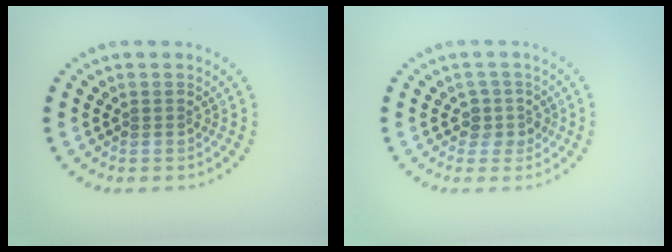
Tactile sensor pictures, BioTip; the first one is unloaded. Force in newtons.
{"total": 2.0, "press": 1.6, "slide": 1.2}